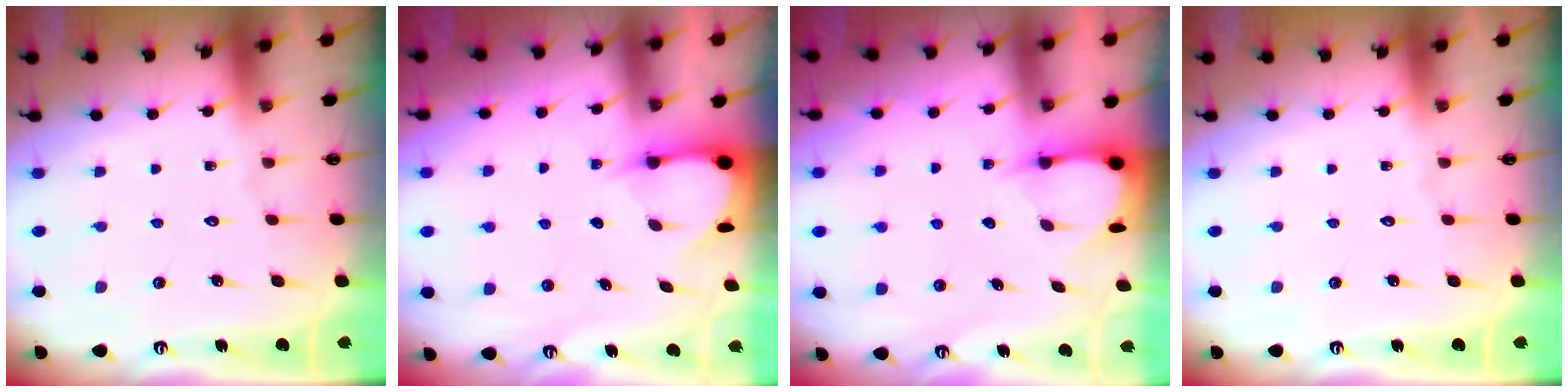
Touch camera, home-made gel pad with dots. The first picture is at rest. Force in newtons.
{"total": 3.5, "press": 3.5, "slide": 0.4}
{"total": 3.6, "press": 3.6, "slide": 0.3}
{"total": 0.0}